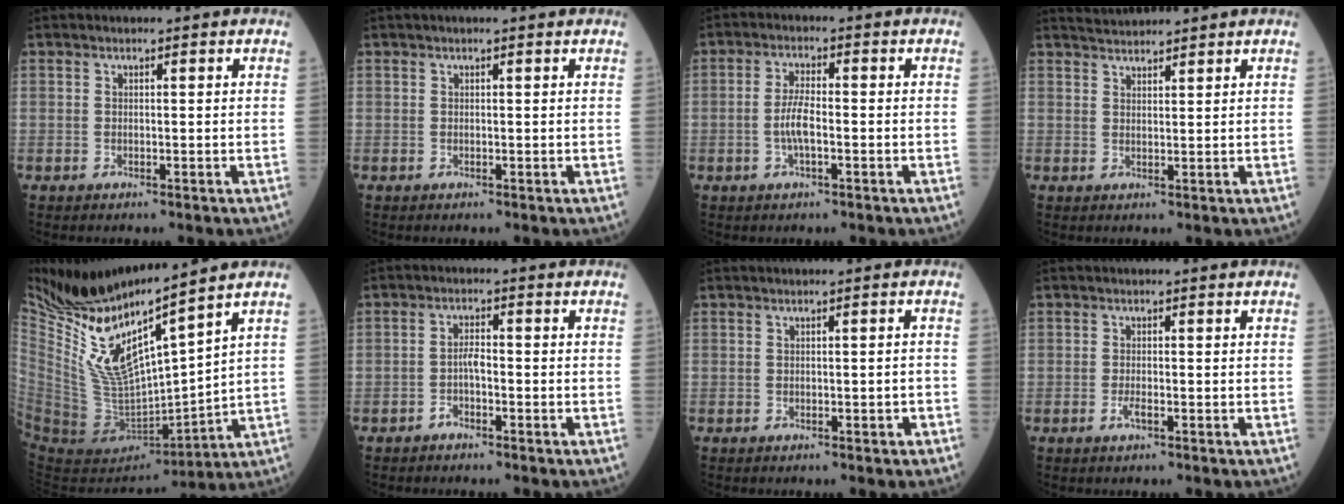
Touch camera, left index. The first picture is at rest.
{"total": 0.6, "force": [0.6, 0.0, 0.3], "torque": [-0.007, 0.007, 0.006]}
{"total": 4.0, "force": [-0.9, 0.9, 3.8], "torque": [-0.083, 0.003, -0.018]}
{"total": 3.5, "force": [3.5, 0.0, 0.4], "torque": [-0.013, 0.027, 0.067]}
{"total": 16.7, "force": [12.7, 1.5, 10.7], "torque": [-0.202, -0.029, 0.256]}
{"total": 2.1, "force": [-1.1, 0.7, 1.6], "torque": [-0.028, 0.004, -0.022]}
{"total": 1.3, "force": [-0.6, 0.2, 1.1], "torque": [-0.017, -0.001, -0.004]}
{"total": 1.3, "force": [-0.7, 0.2, 1.0], "torque": [-0.025, -0.001, -0.012]}